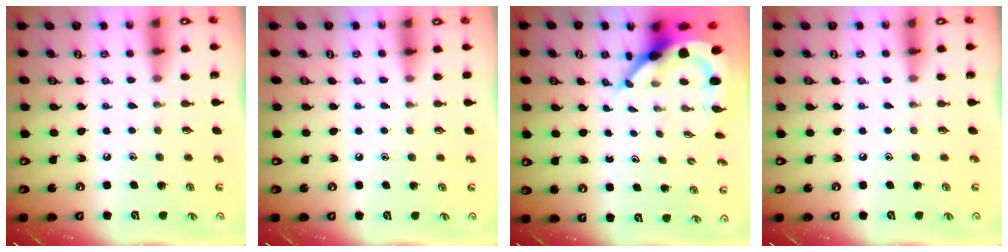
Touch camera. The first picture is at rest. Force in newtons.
{"total": 3.4, "press": 3.4, "slide": 0.6}
{"total": 7.2, "press": 7.1, "slide": 0.9}
{"total": 0.0}